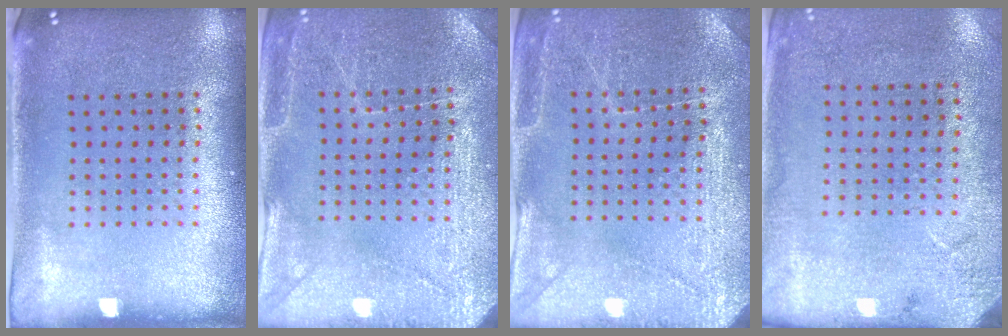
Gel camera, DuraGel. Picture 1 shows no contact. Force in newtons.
{"total": 2.9, "press": 2.9, "slide": 0.2}
{"total": 2.9, "press": 2.9, "slide": 0.2}
{"total": 2.7, "press": 2.2, "slide": 1.6}